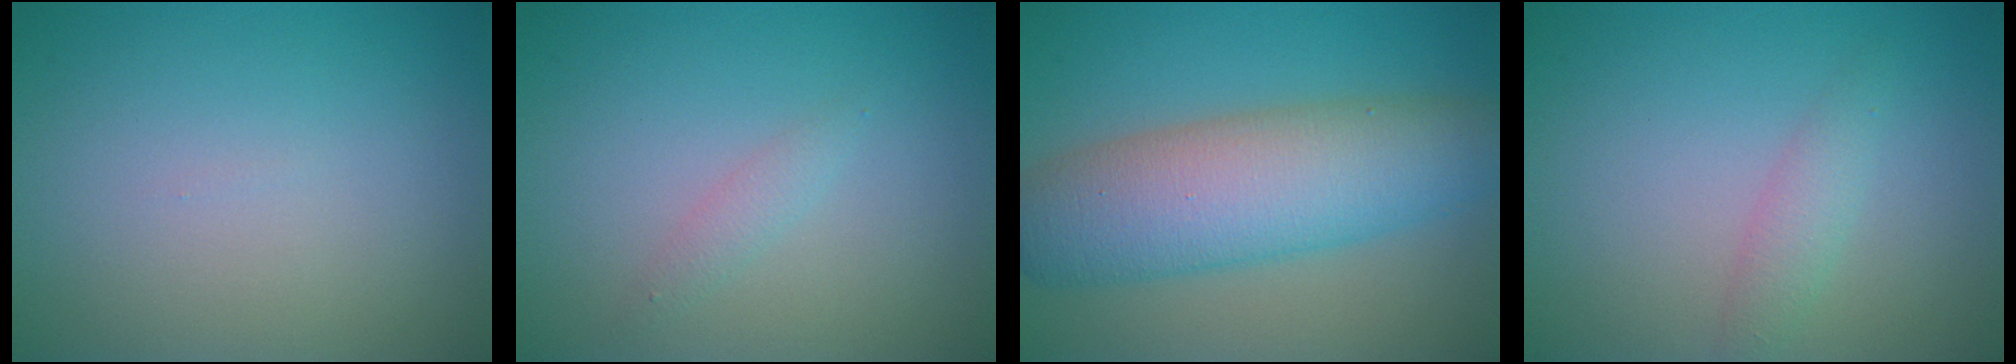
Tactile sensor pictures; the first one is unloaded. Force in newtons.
{"total": 1.0, "press": 1.0, "slide": 0.0}
{"total": 9.1, "press": 9.1, "slide": 0.1}
{"total": 1.7, "press": 1.7, "slide": 0.1}